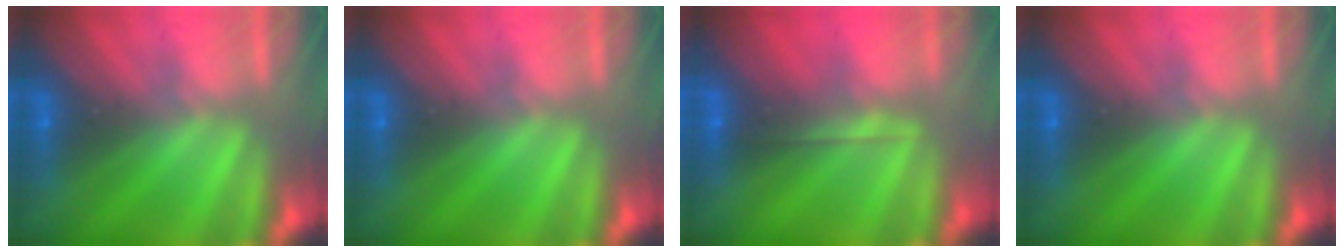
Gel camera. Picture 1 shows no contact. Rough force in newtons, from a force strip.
{"total": 0.0}
{"total": 1.7}
{"total": 0.0}